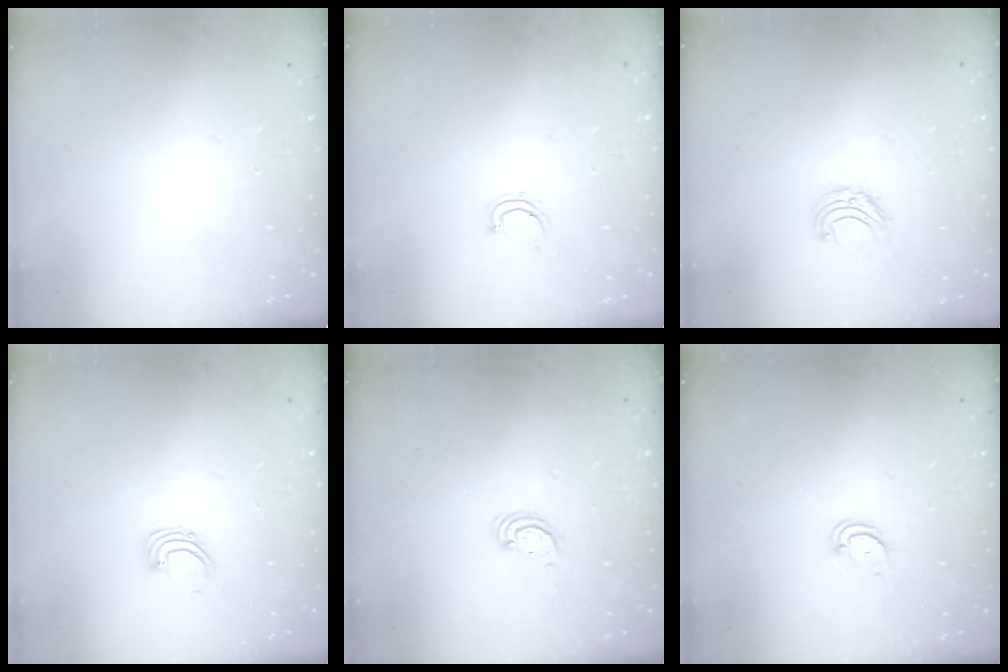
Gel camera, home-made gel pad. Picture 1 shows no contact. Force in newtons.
{"total": 3.7, "press": 3.5, "slide": 1.2}
{"total": 6.3, "press": 6.3, "slide": 0.5}
{"total": 3.2, "press": 3.2, "slide": 0.2}
{"total": 2.8, "press": 2.8, "slide": 0.2}
{"total": 2.1, "press": 2.1, "slide": 0.2}